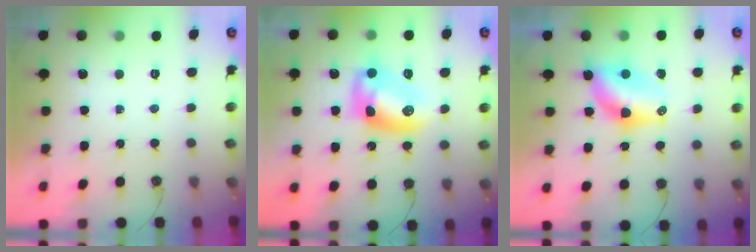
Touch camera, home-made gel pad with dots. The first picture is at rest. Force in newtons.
{"total": 11.9, "press": 11.9, "slide": 0.4}
{"total": 8.1, "press": 7.9, "slide": 1.8}